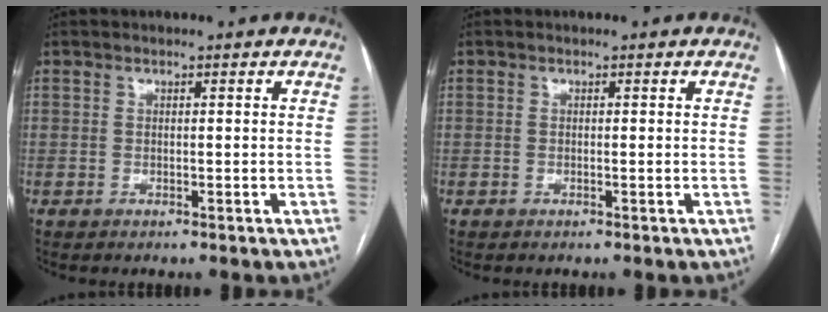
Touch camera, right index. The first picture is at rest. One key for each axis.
{"total": 0.0}